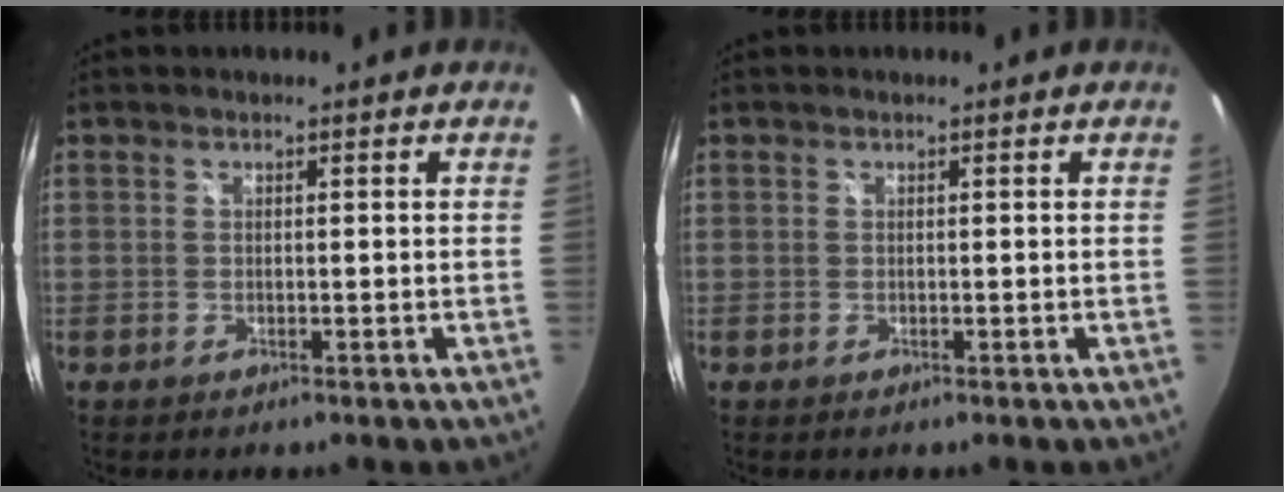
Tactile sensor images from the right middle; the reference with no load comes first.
{"total": 0.0}